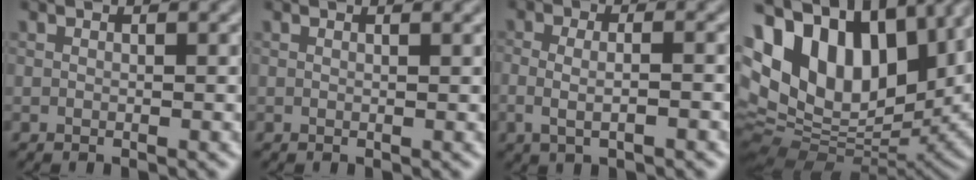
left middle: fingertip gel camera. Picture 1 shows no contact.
{"total": 0.8, "force": [0.5, 0.3, 0.5], "torque": [-0.003, 0.001, 0.003]}
{"total": 2.8, "force": [-0.3, 1.1, 2.5], "torque": [-0.045, -0.008, -0.011]}
{"total": 17.6, "force": [6.4, 10.4, 12.7], "torque": [-0.247, 0.040, 0.109]}